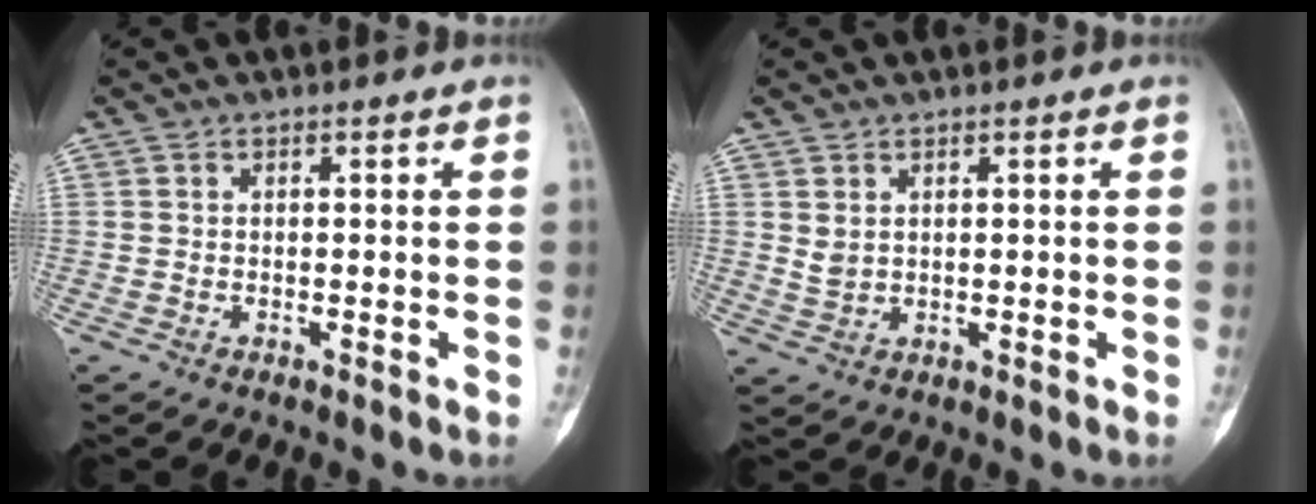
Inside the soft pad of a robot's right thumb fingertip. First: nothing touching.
{"total": 2.1, "force": [1.0, 1.4, 1.3], "torque": [-0.021, -0.007, 0.026]}